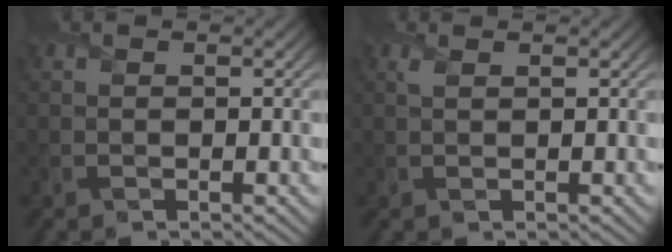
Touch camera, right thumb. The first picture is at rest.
{"total": 0.8, "force": [0.5, 0.2, 0.5], "torque": [-0.015, 0.002, 0.011]}